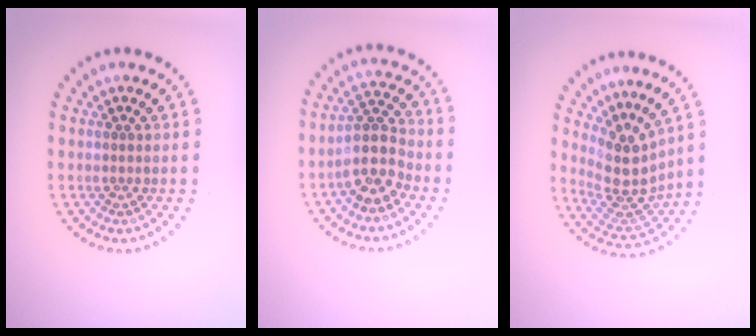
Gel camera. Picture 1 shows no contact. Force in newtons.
{"total": 4.5, "press": 4.2, "slide": 1.8}
{"total": 4.3, "press": 3.2, "slide": 2.9}